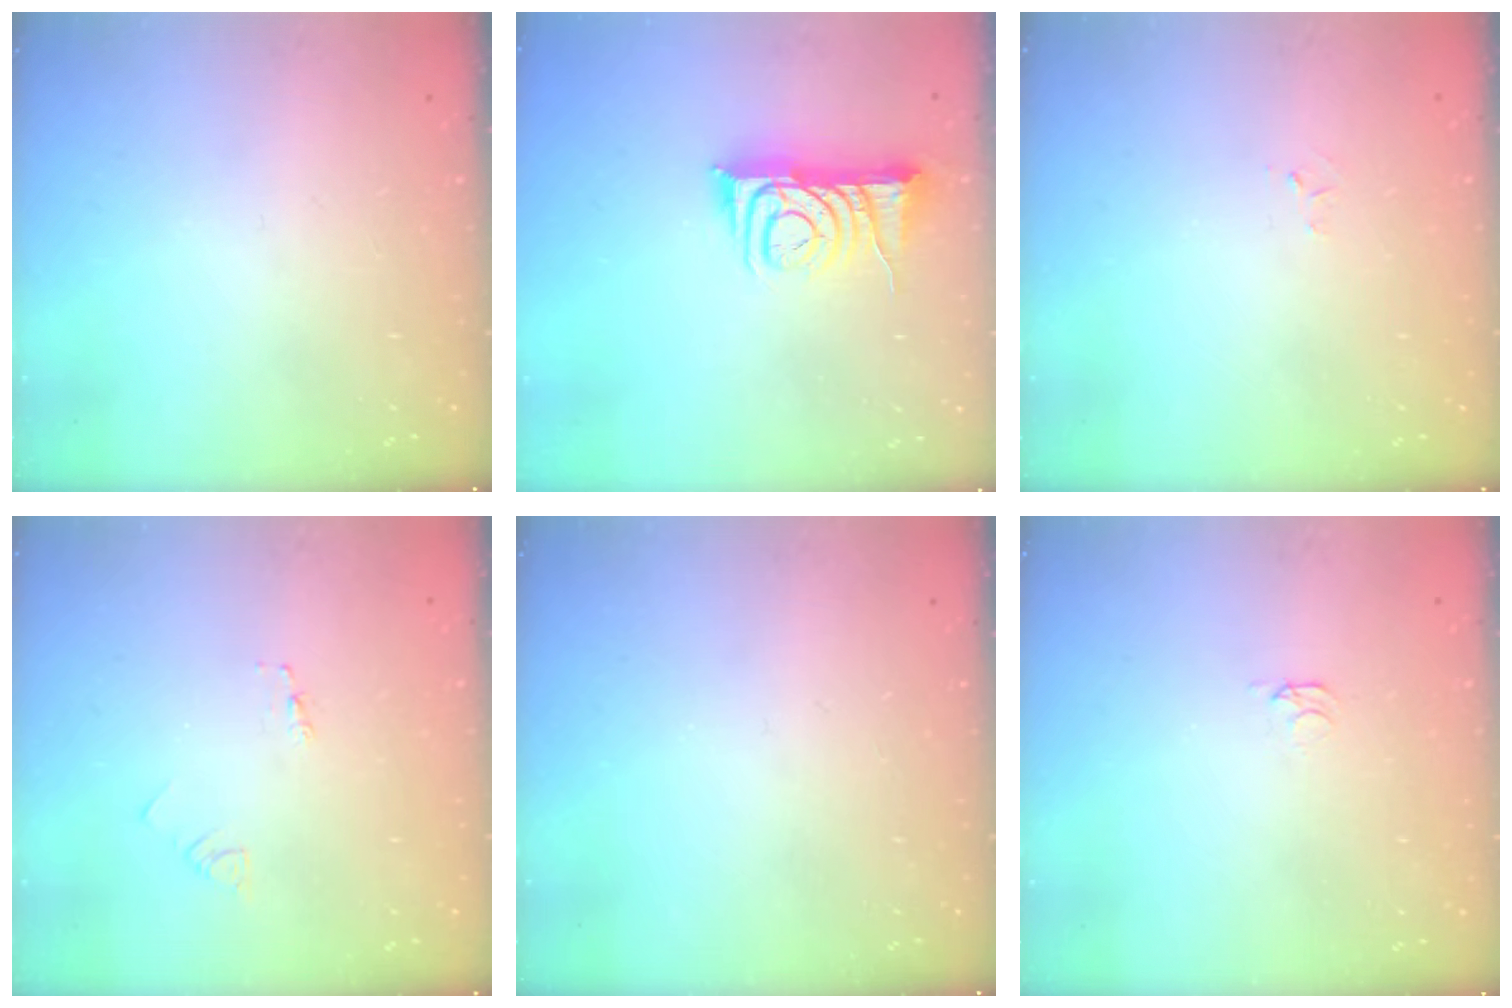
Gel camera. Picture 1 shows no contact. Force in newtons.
{"total": 8.4, "press": 8.3, "slide": 1.0}
{"total": 2.6, "press": 2.6, "slide": 0.4}
{"total": 1.8, "press": 1.8, "slide": 0.2}
{"total": 0.0}
{"total": 1.6, "press": 1.6, "slide": 0.4}